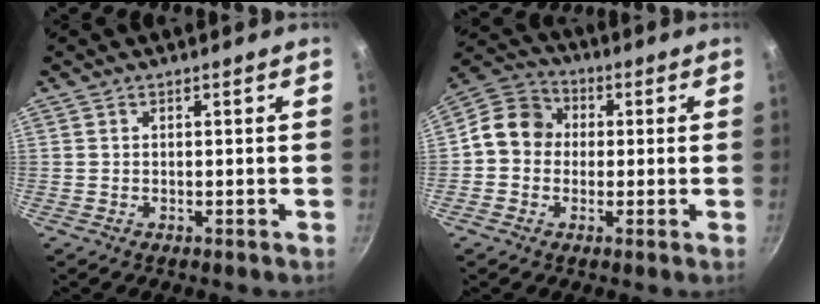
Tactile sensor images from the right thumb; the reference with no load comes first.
{"total": 11.0, "force": [0.7, 9.8, 4.8], "torque": [-0.046, 0.026, -0.012]}